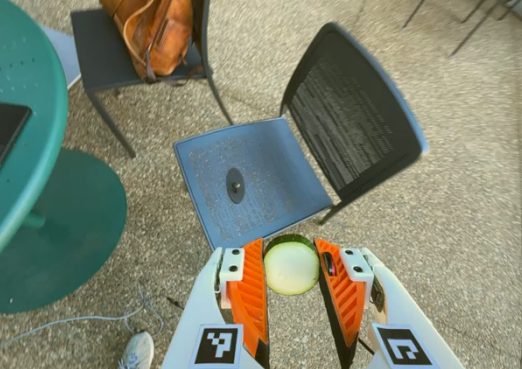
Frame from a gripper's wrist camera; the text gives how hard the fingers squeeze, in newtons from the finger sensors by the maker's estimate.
{"total": 11.6, "left": 11.4, "right": 11.7}